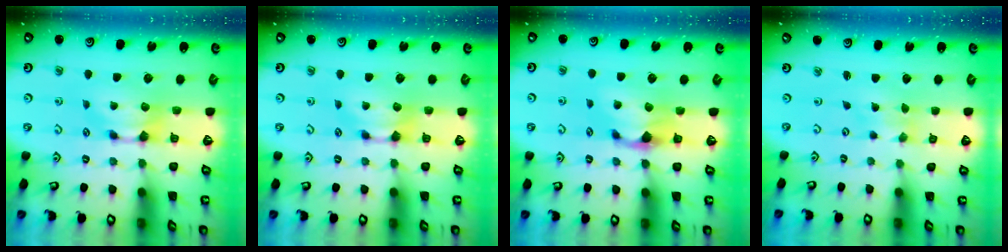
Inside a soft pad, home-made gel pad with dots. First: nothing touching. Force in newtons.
{"total": 0.0}
{"total": 2.7, "press": 2.6, "slide": 0.8}
{"total": 4.6, "press": 4.5, "slide": 0.8}